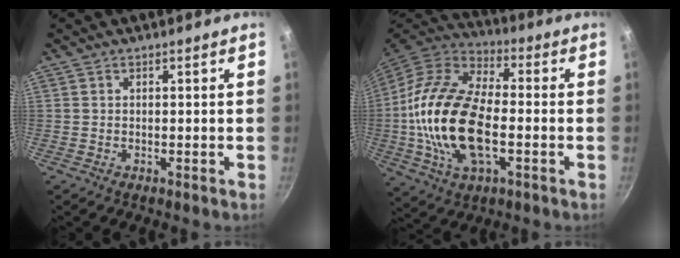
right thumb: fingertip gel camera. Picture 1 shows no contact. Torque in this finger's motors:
{"motor_torque": [-0.49, 2.02, 2.43, -0.33, 0.90]}